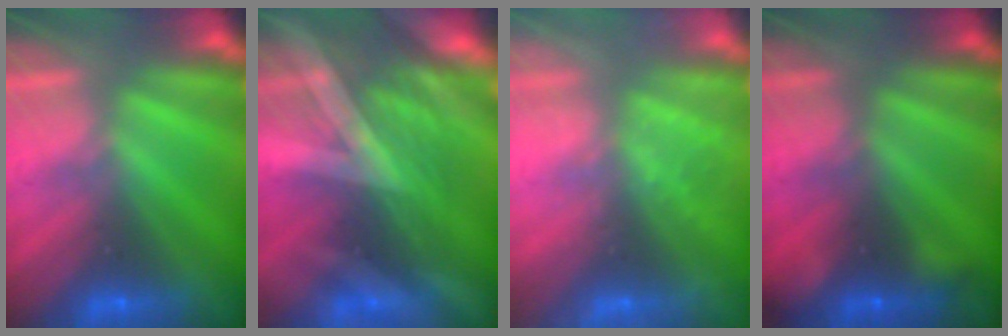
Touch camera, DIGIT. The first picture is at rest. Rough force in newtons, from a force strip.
{"total": 3.0}
{"total": 2.3}
{"total": 2.3}